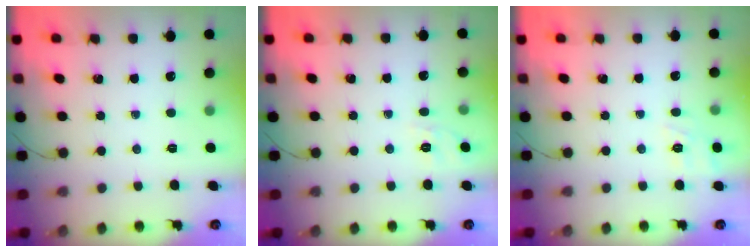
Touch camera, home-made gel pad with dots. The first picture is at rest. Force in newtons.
{"total": 1.6, "press": 0.0, "slide": 1.6}
{"total": 8.7, "press": 8.6, "slide": 1.4}